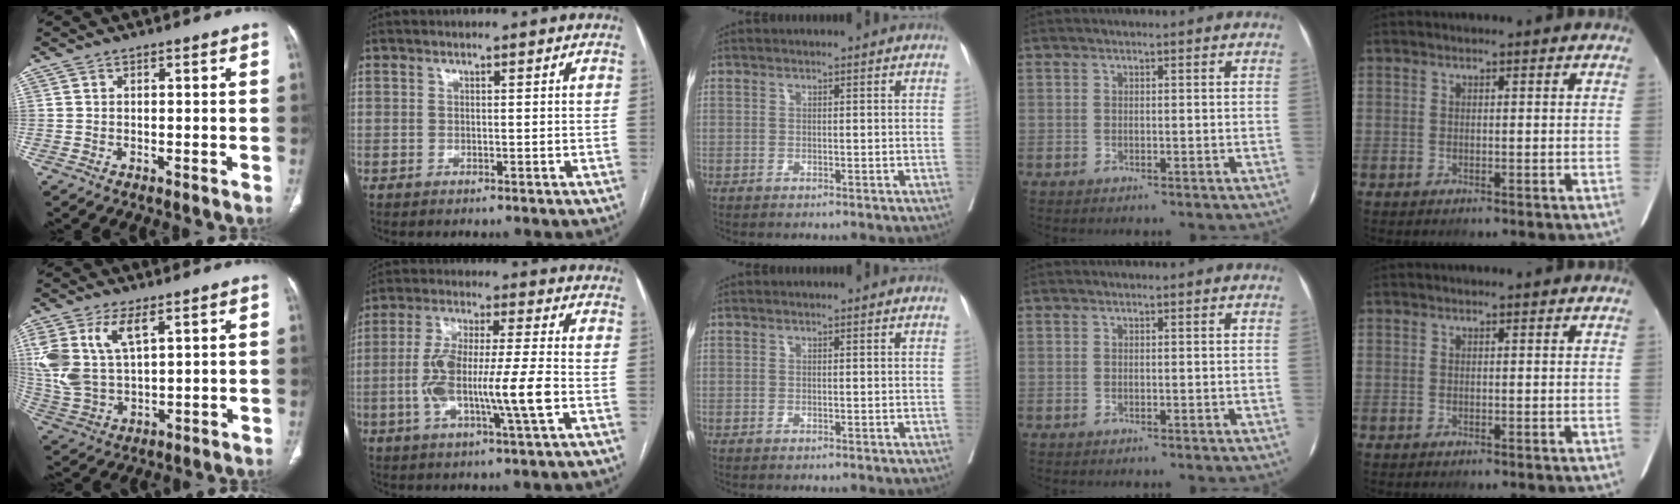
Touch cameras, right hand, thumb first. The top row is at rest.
{"thumb": {"total": 13.4, "force": [5.3, 6.9, 10.2], "torque": [-0.230, -0.008, 0.119]}, "index": {"total": 12.7, "force": [-2.6, 0.9, 12.3], "torque": [-0.239, 0.004, -0.050]}}